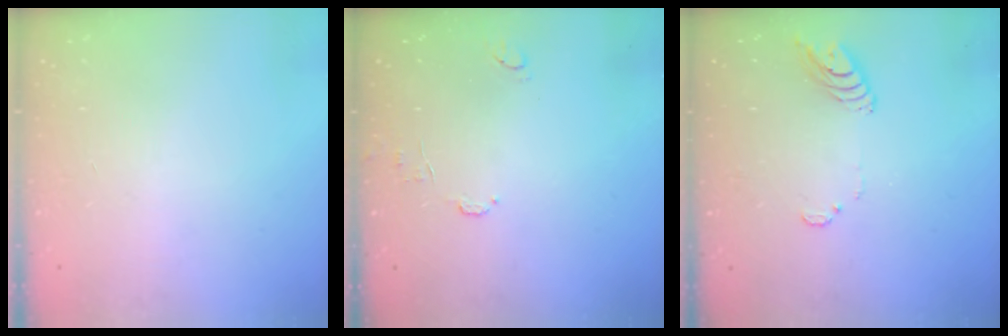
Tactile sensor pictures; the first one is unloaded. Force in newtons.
{"total": 6.4, "press": 6.4, "slide": 0.6}
{"total": 7.7, "press": 7.7, "slide": 0.8}